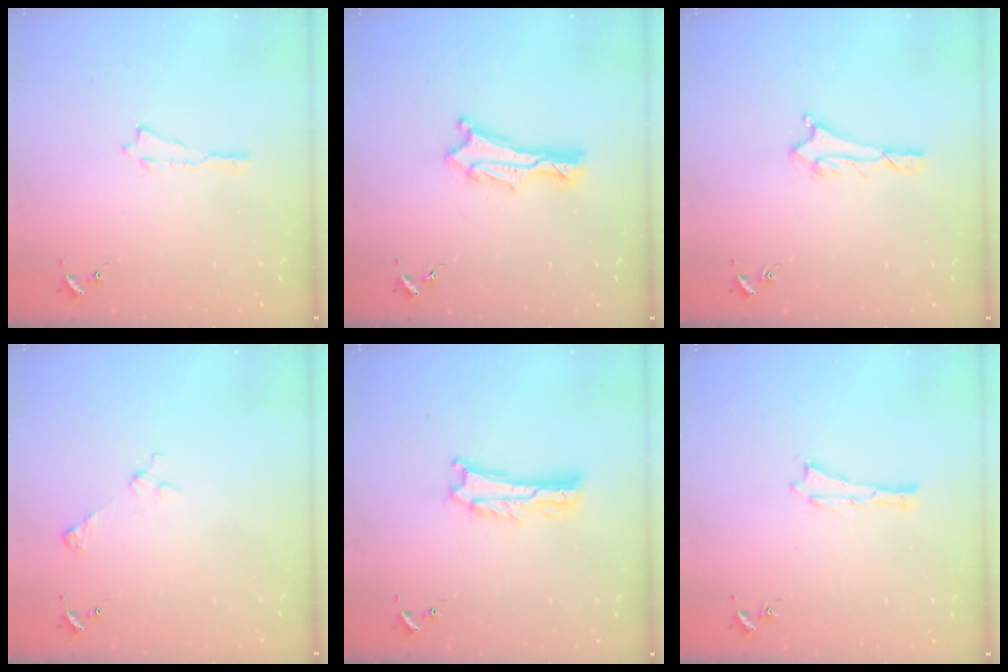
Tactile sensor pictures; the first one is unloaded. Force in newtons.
{"total": 1.5, "press": 1.5, "slide": 0.1}
{"total": 2.0, "press": 2.0, "slide": 0.2}
{"total": 2.9, "press": 2.9, "slide": 0.3}
{"total": 2.0, "press": 2.0, "slide": 0.3}
{"total": 0.0}